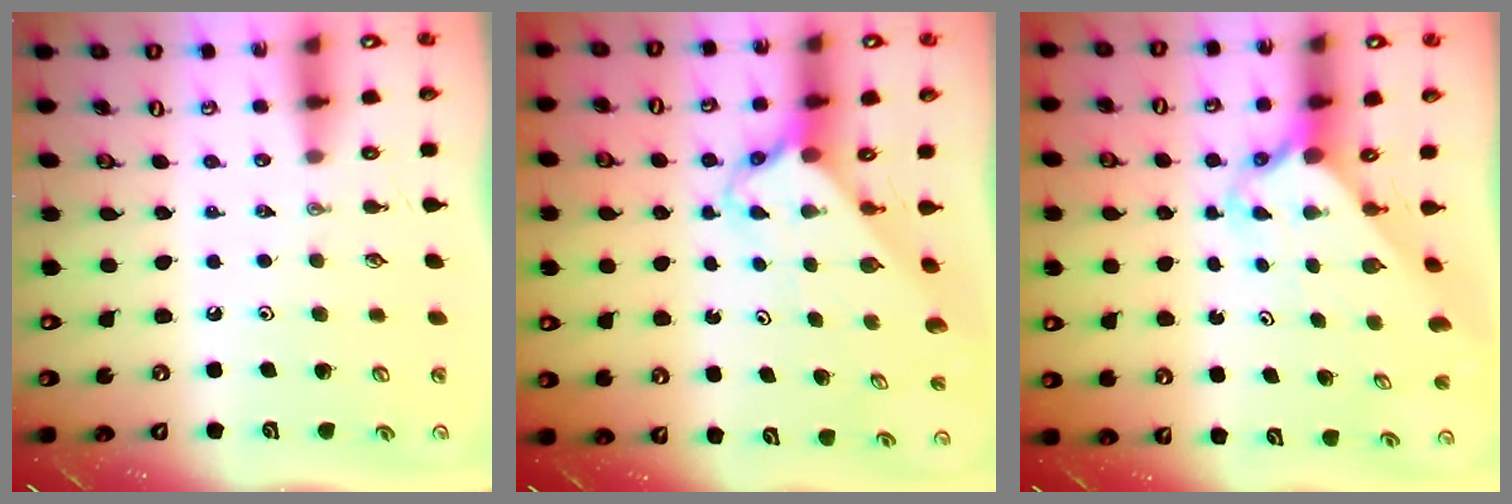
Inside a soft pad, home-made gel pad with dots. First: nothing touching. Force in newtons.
{"total": 2.5, "press": 2.5, "slide": 0.2}
{"total": 2.3, "press": 2.3, "slide": 0.2}